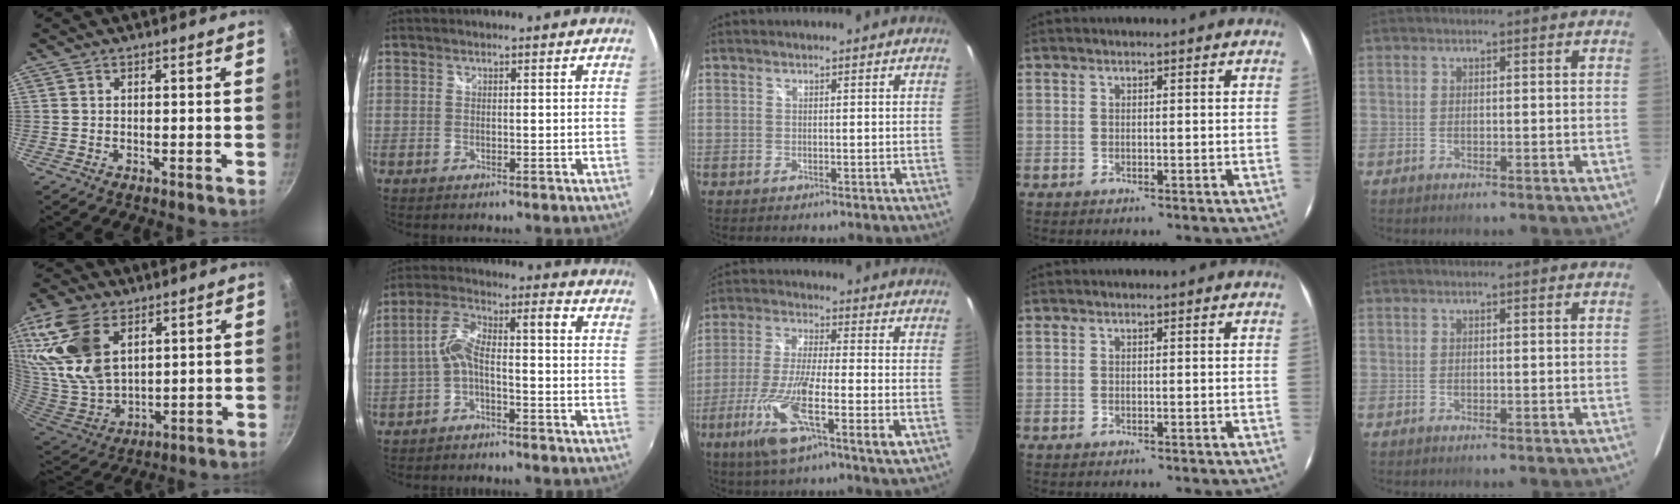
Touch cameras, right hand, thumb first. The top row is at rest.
{"thumb": {"total": 19.6, "force": [8.4, 11.8, 13.2], "torque": [-0.265, -0.030, 0.177]}, "index": {"total": 7.7, "force": [-2.9, 2.2, 6.8], "torque": [-0.151, 0.020, -0.051]}, "middle": {"total": 14.5, "force": [-4.8, 2.1, 13.5], "torque": [-0.274, -0.022, -0.089]}}